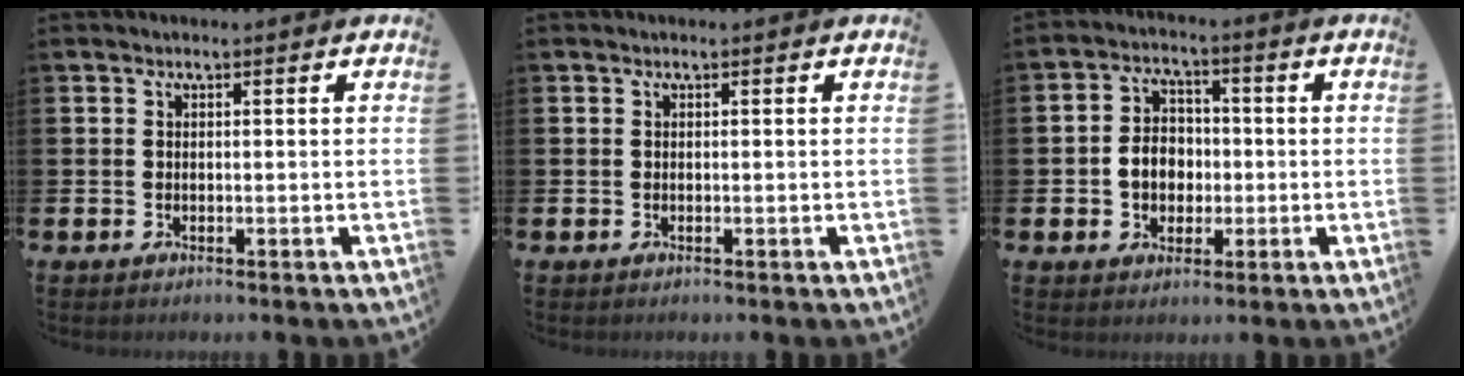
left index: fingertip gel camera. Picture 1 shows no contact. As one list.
[{"total": 0.0}, {"total": 5.3, "force": [-0.6, 4.5, 2.8], "torque": [-0.042, 0.006, -0.019]}]